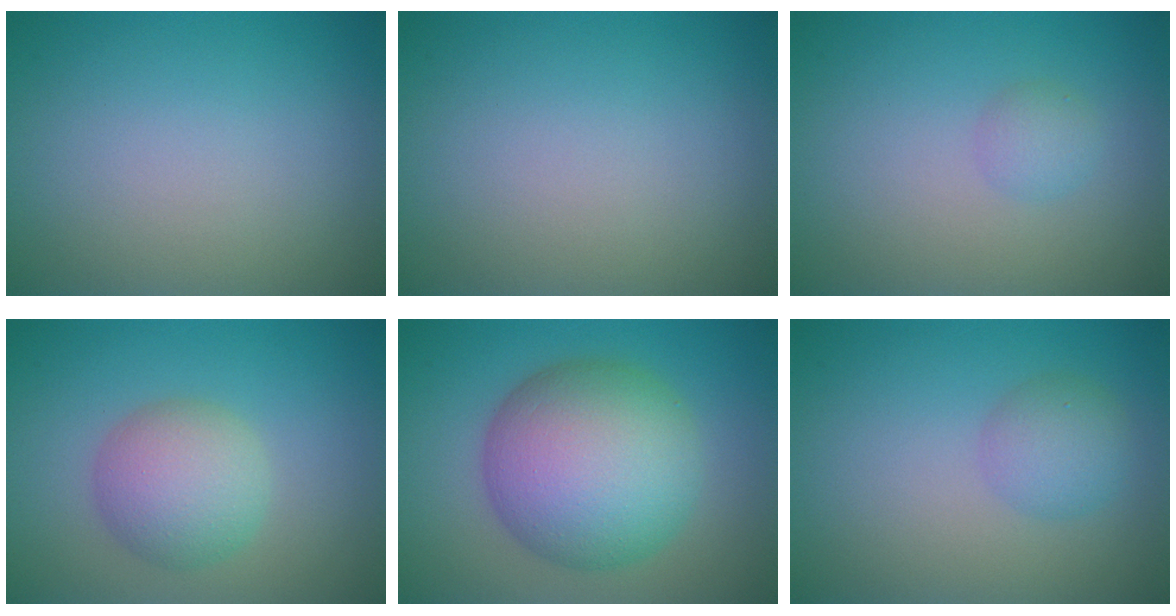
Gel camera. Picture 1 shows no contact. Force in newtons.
{"total": 0.0}
{"total": 1.3, "press": 1.3, "slide": 0.1}
{"total": 4.7, "press": 4.7, "slide": 0.1}
{"total": 11.3, "press": 11.3, "slide": 0.4}
{"total": 2.5, "press": 2.5, "slide": 0.1}